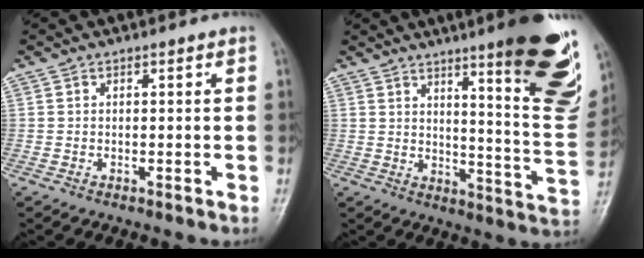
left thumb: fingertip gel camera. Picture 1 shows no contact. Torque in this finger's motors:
{"motor_torque": [2.35, 1.28, 1.41, -1.04, 0.23]}